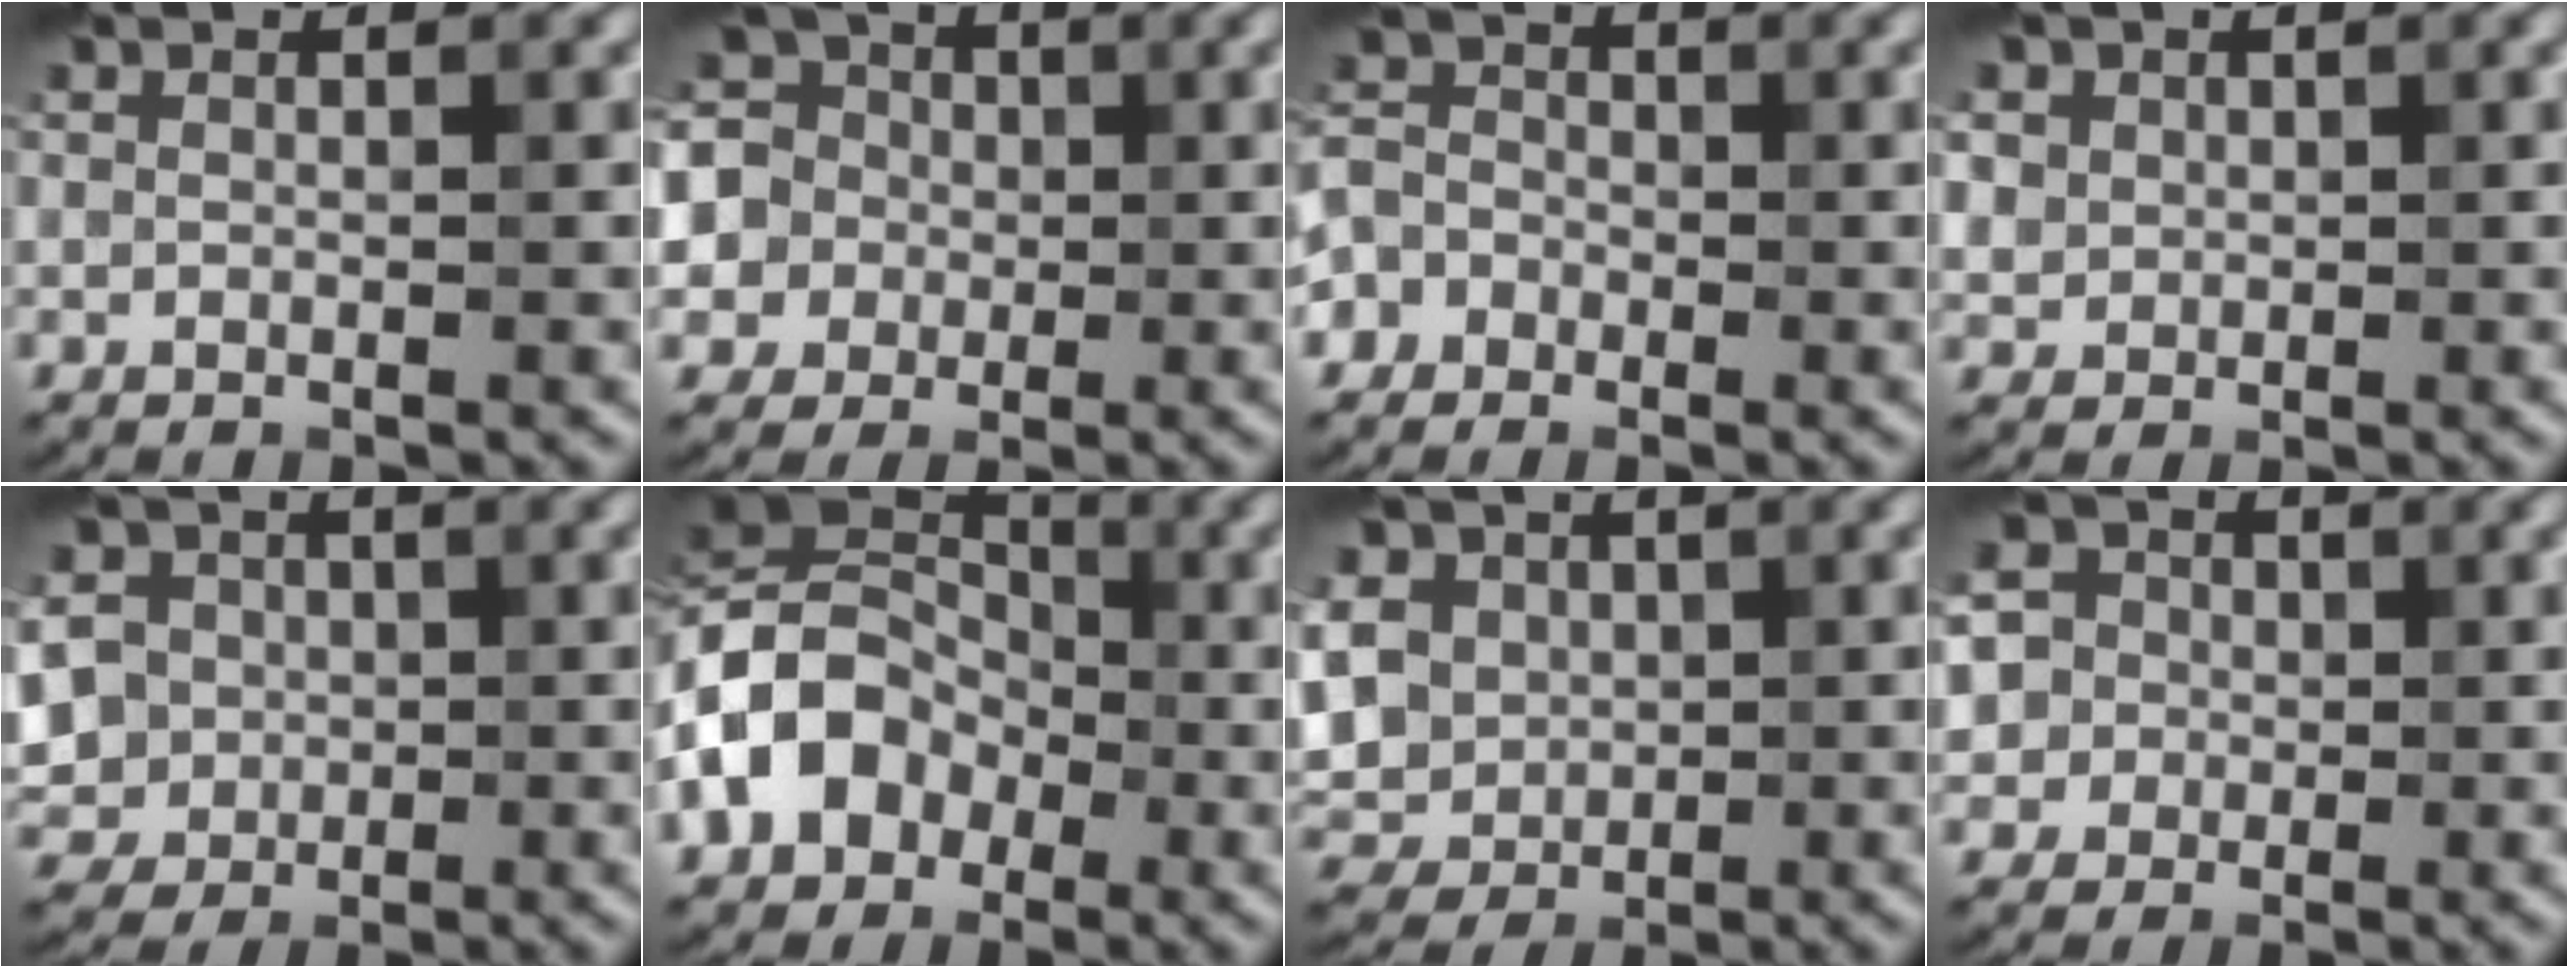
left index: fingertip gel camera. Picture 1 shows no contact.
{"total": 8.6, "force": [1.8, 7.7, 3.3], "torque": [-0.087, 0.036, 0.003]}
{"total": 5.7, "force": [-3.1, 4.5, 1.5], "torque": [-0.019, 0.003, -0.073]}
{"total": 3.8, "force": [1.6, 3.2, 1.3], "torque": [-0.032, 0.015, 0.026]}
{"total": 10.1, "force": [1.0, 8.8, 4.9], "torque": [-0.111, 0.026, -0.013]}
{"total": 9.7, "force": [-3.0, 7.5, 5.3], "torque": [-0.097, 0.009, -0.072]}
{"total": 9.9, "force": [1.8, 8.2, 5.2], "torque": [-0.115, 0.022, 0.007]}
{"total": 8.7, "force": [2.2, 7.6, 3.6], "torque": [-0.081, 0.047, 0.008]}